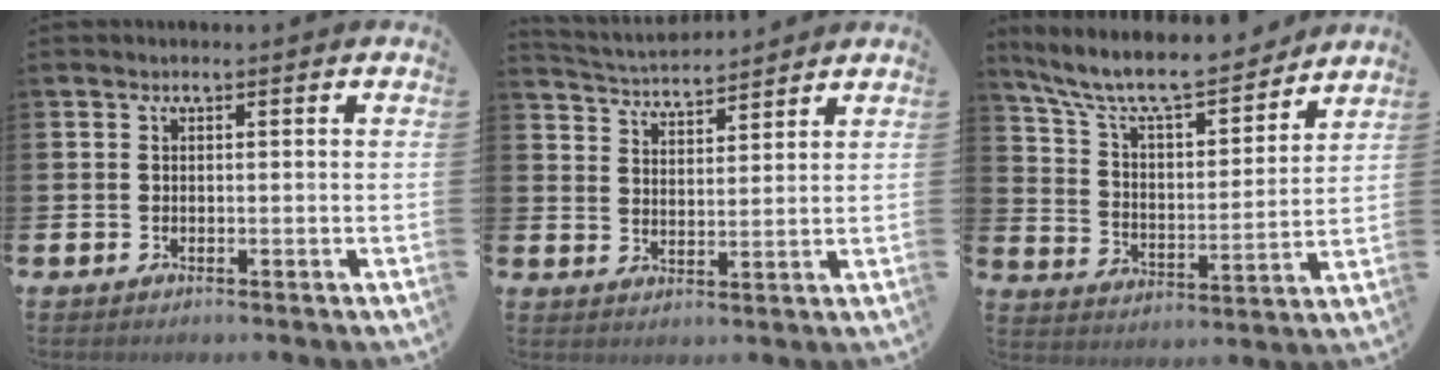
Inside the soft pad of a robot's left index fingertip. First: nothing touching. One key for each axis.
{"total": 4.3, "fx": 4.2, "fy": 0.6, "fz": 0.0, "tx": -0.021, "ty": -0.028, "tz": 0.075}
{"total": 9.8, "fx": 8.9, "fy": 2.0, "fz": 3.4, "tx": -0.100, "ty": -0.064, "tz": 0.151}